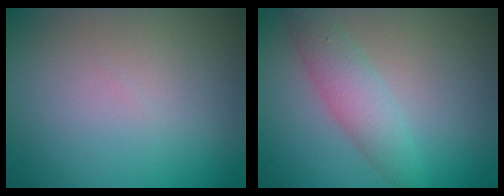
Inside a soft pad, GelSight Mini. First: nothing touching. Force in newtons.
{"total": 3.3, "press": 3.3, "slide": 0.0}